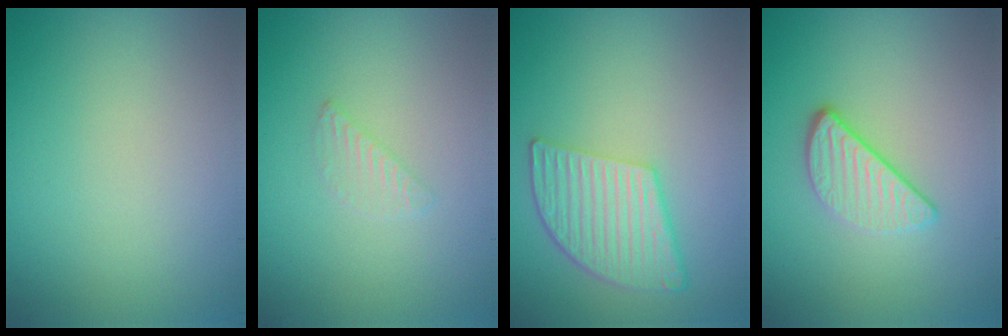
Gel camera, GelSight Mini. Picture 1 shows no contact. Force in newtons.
{"total": 1.1, "press": 1.1, "slide": 0.1}
{"total": 5.4, "press": 4.0, "slide": 3.7}
{"total": 3.1, "press": 2.5, "slide": 1.8}